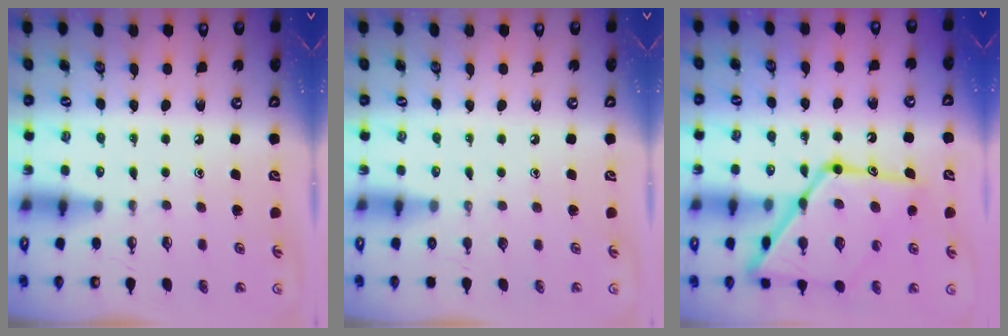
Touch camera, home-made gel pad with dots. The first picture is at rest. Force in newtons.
{"total": 0.0}
{"total": 21.3, "press": 21.2, "slide": 1.9}